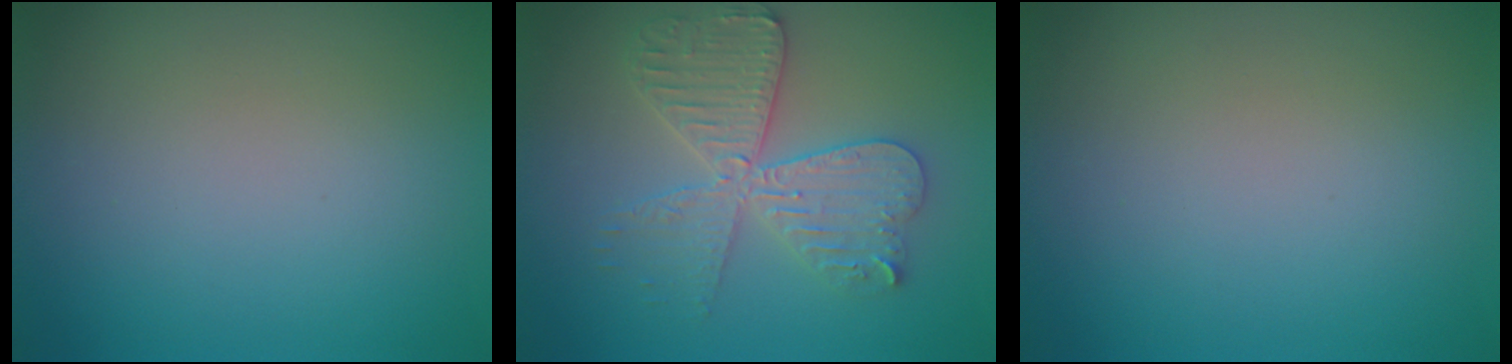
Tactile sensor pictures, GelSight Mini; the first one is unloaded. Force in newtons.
{"total": 5.7, "press": 5.7, "slide": 0.9}
{"total": 0.0}